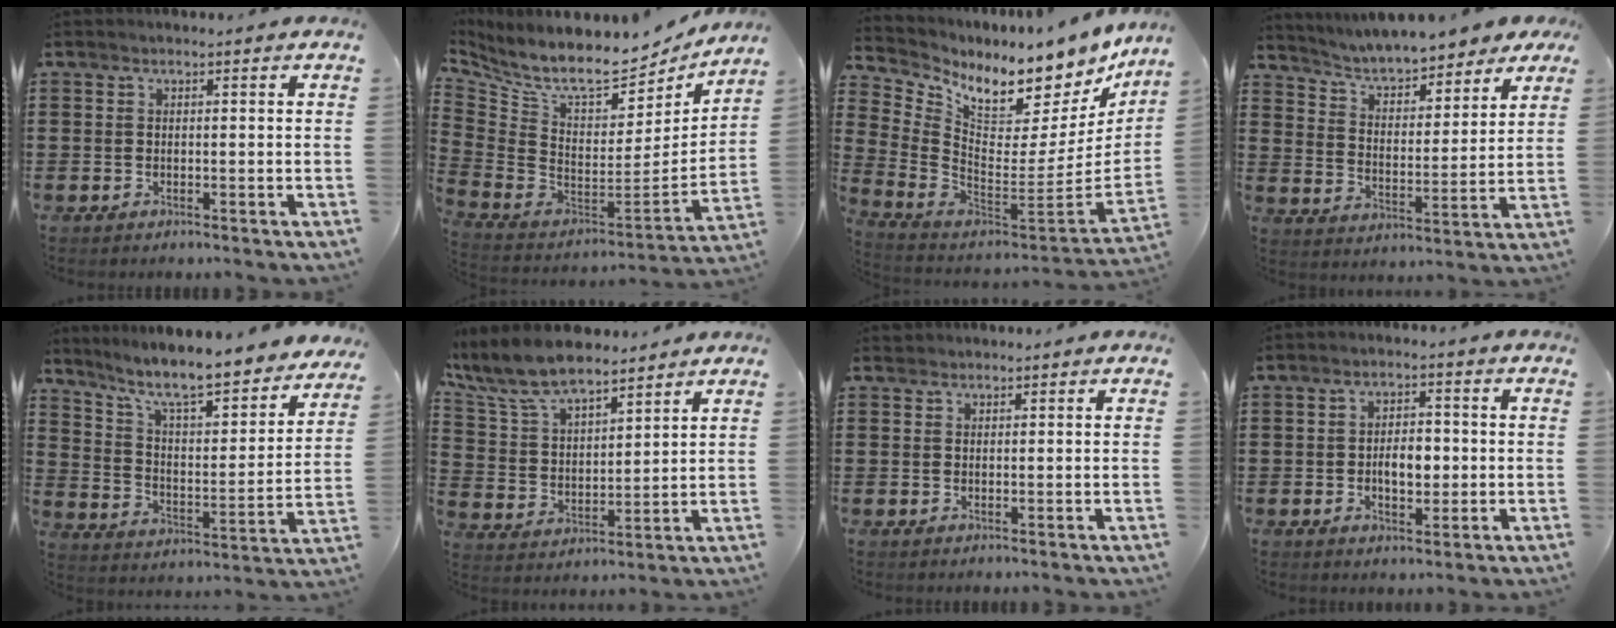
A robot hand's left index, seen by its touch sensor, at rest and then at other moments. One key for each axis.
{"total": 9.0, "fx": 7.4, "fy": 2.1, "fz": 4.6, "tx": -0.114, "ty": -0.065, "tz": 0.128}
{"total": 7.4, "fx": 6.7, "fy": 2.2, "fz": 2.3, "tx": -0.080, "ty": -0.073, "tz": 0.113}
{"total": 5.7, "fx": 5.4, "fy": 0.7, "fz": 1.5, "tx": -0.056, "ty": -0.032, "tz": 0.091}
{"total": 8.4, "fx": 7.1, "fy": 0.8, "fz": 4.4, "tx": -0.106, "ty": -0.057, "tz": 0.114}
{"total": 9.0, "fx": 7.9, "fy": 2.4, "fz": 3.6, "tx": -0.104, "ty": -0.033, "tz": 0.142}
{"total": 0.8, "fx": 0.7, "fy": 0.3, "fz": 0.0, "tx": -0.002, "ty": 0.001, "tz": 0.015}
{"total": 4.4, "fx": -0.5, "fy": 2.4, "fz": 3.6, "tx": -0.054, "ty": 0.000, "tz": -0.016}